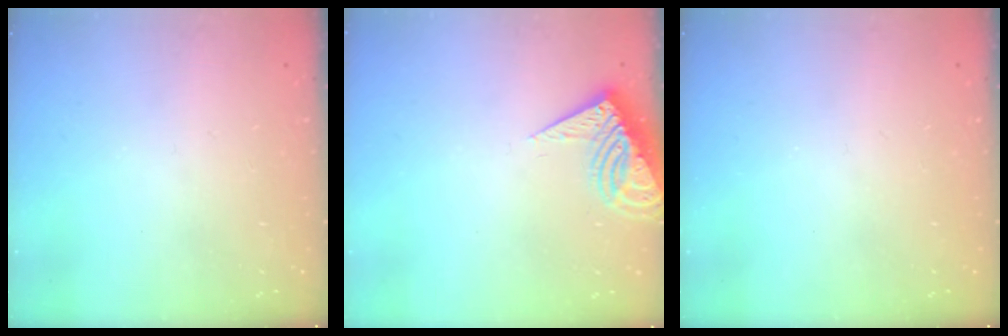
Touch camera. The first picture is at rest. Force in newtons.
{"total": 8.5, "press": 8.5, "slide": 0.5}
{"total": 0.0}